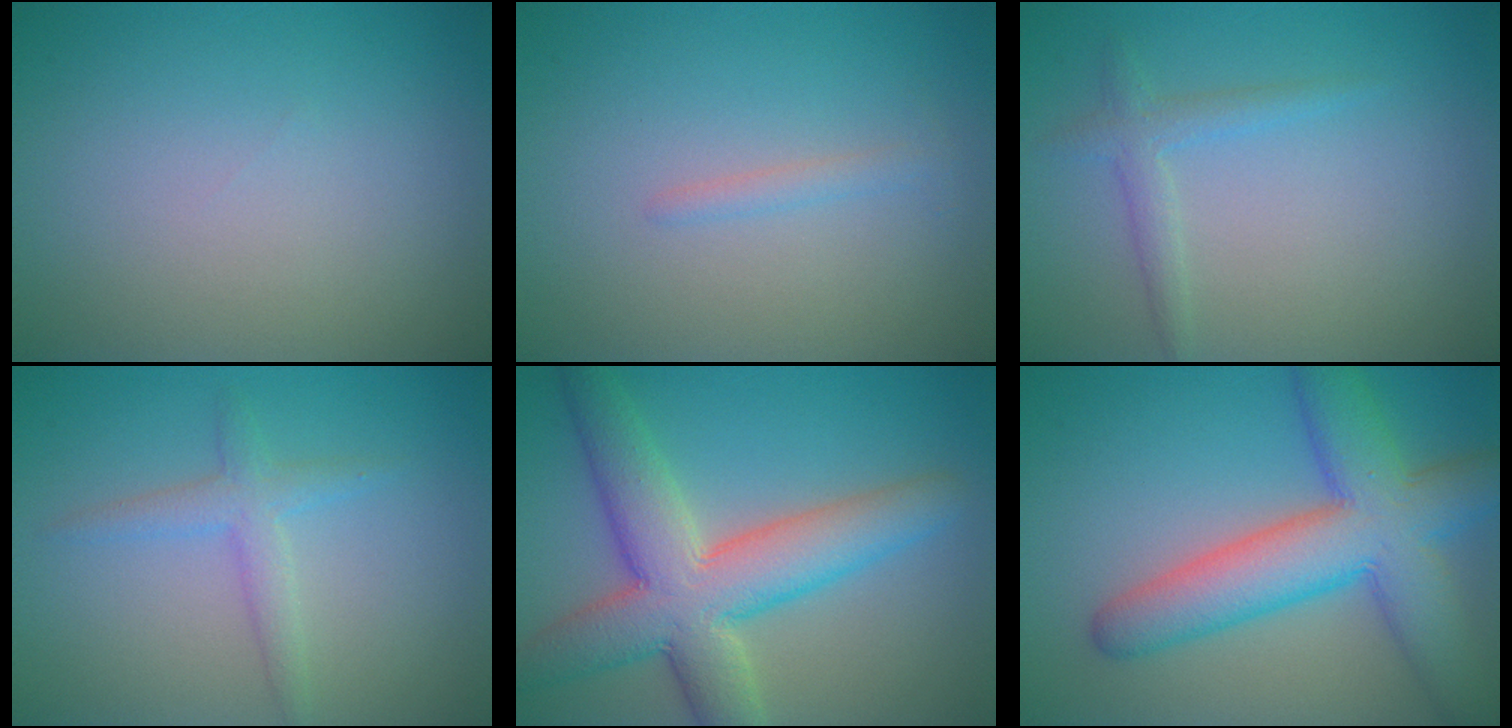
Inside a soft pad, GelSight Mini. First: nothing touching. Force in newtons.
{"total": 1.0, "press": 1.0, "slide": 0.0}
{"total": 1.8, "press": 1.8, "slide": 0.0}
{"total": 2.2, "press": 2.2, "slide": 0.1}
{"total": 8.7, "press": 8.7, "slide": 0.5}
{"total": 9.1, "press": 9.1, "slide": 0.3}